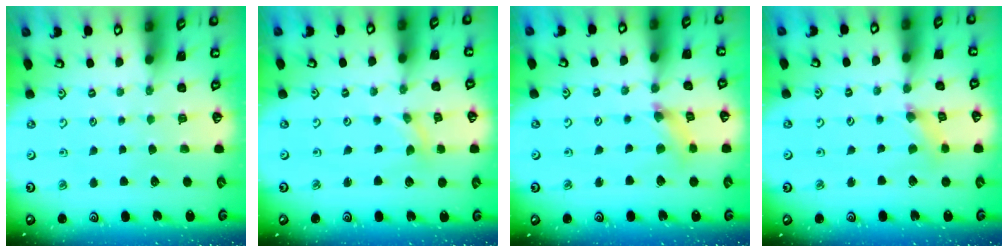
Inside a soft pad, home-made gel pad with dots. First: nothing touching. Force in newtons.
{"total": 0.0}
{"total": 3.9, "press": 3.9, "slide": 0.4}
{"total": 1.5, "press": 1.5, "slide": 0.2}